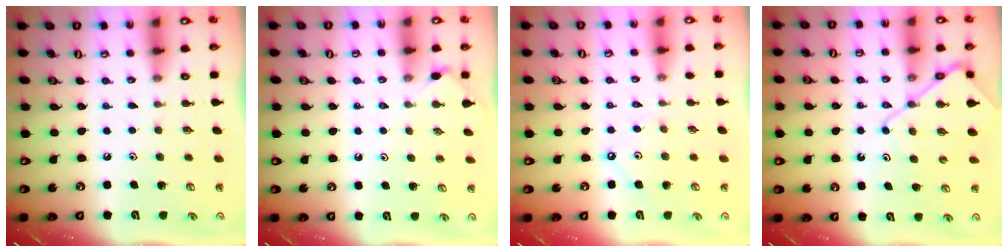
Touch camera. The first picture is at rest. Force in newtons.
{"total": 3.5, "press": 3.5, "slide": 0.5}
{"total": 3.7, "press": 3.7, "slide": 0.6}
{"total": 10.2, "press": 10.1, "slide": 1.0}